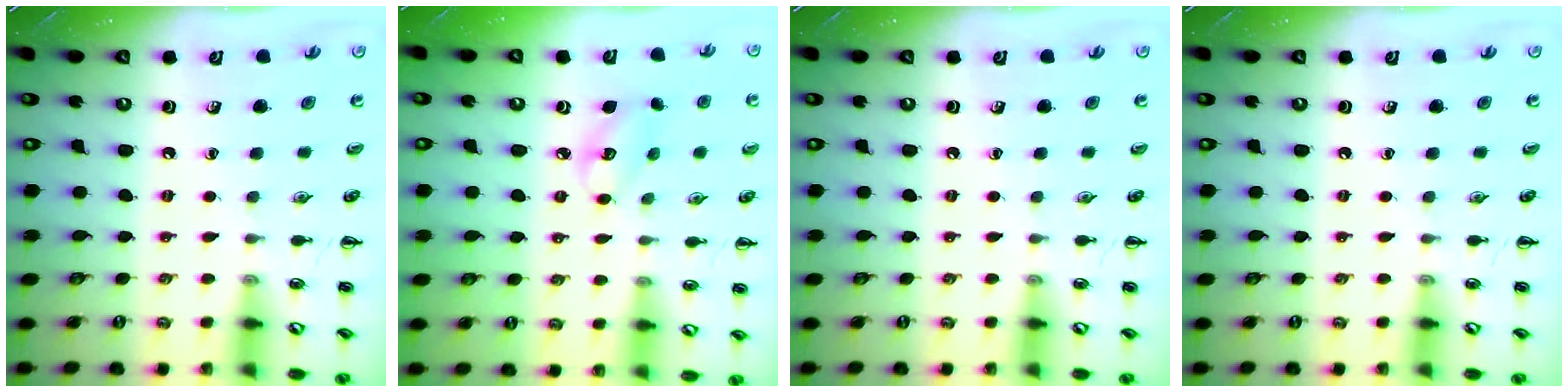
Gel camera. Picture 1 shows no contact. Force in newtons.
{"total": 5.5, "press": 5.5, "slide": 0.9}
{"total": 0.0}
{"total": 0.0}